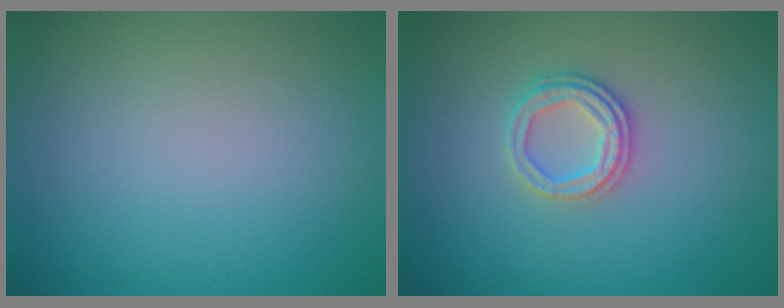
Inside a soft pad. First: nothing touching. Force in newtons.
{"total": 2.5, "press": 2.4, "slide": 0.8}